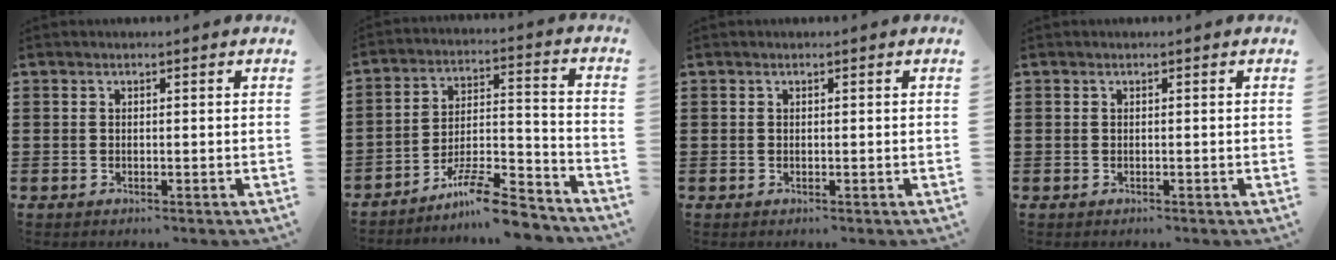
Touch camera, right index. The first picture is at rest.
{"total": 10.4, "force": [-9.0, 1.4, 5.1], "torque": [-0.079, 0.028, -0.170]}
{"total": 0.0}
{"total": 0.0}